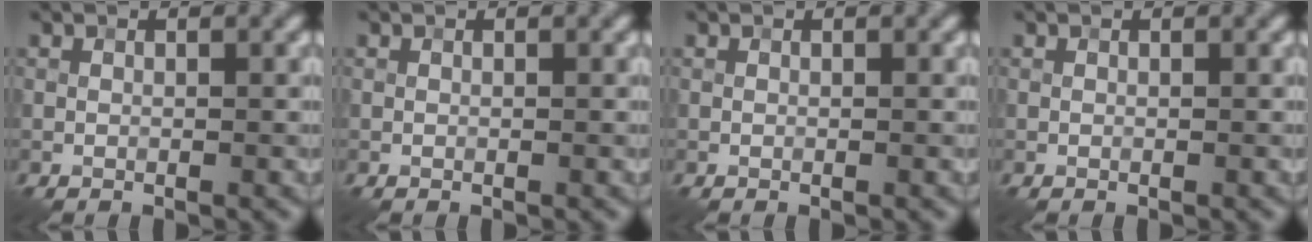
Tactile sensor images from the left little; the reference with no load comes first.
{"total": 0.0}
{"total": 0.0}
{"total": 0.0}